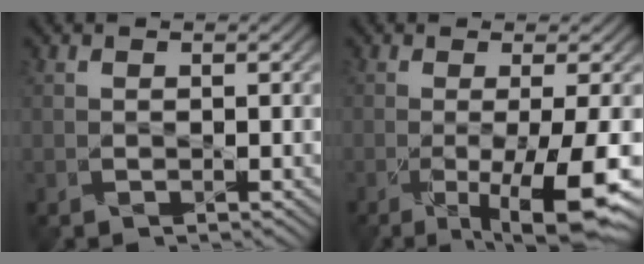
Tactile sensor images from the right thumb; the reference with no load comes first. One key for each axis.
{"total": 9.5, "fx": -3.8, "fy": 1.5, "fz": 8.6, "tx": -0.148, "ty": -0.016, "tz": -0.046}